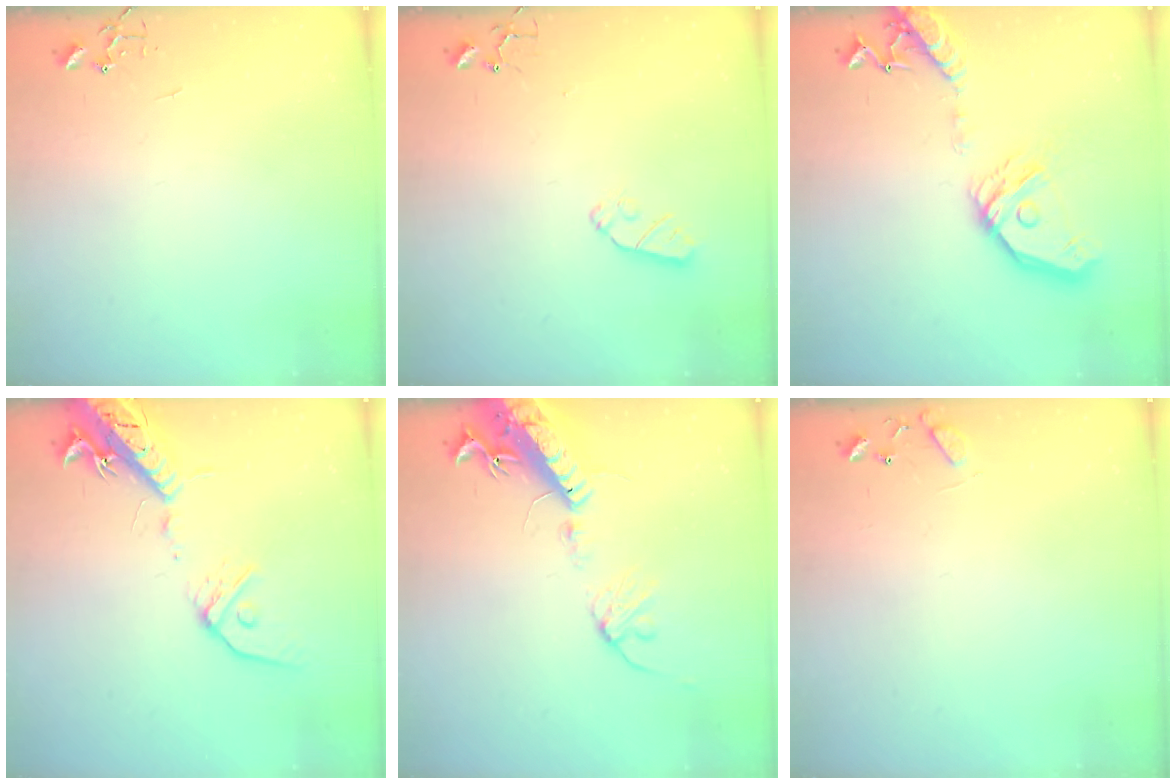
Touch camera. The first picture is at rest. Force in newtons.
{"total": 6.6, "press": 6.6, "slide": 0.2}
{"total": 17.9, "press": 17.7, "slide": 2.6}
{"total": 16.6, "press": 16.3, "slide": 3.5}
{"total": 16.6, "press": 16.2, "slide": 3.8}
{"total": 9.0, "press": 9.0, "slide": 0.6}